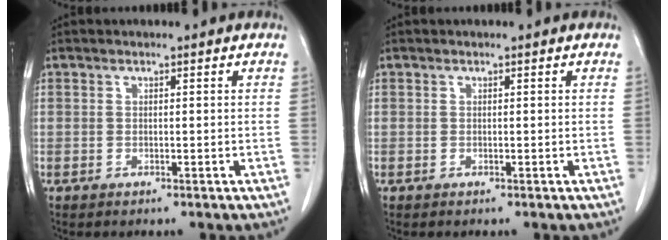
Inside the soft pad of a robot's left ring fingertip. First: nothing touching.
{"total": 0.0}